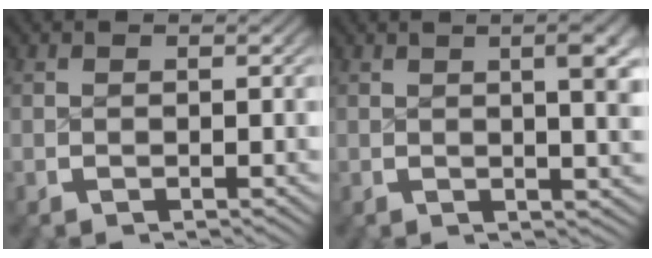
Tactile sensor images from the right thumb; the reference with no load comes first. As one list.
[{"total": 5.4, "force": [1.5, 1.8, 4.8], "torque": [-0.045, 0.005, 0.023]}]